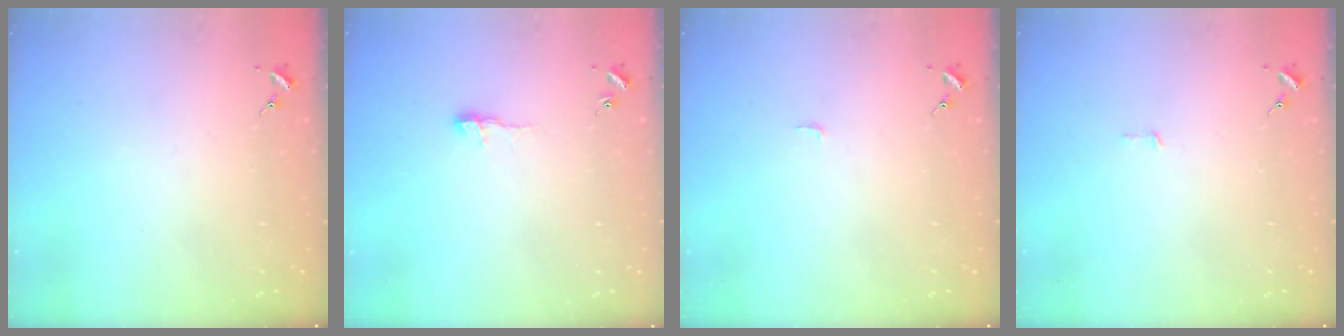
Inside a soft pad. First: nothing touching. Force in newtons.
{"total": 5.7, "press": 5.6, "slide": 0.6}
{"total": 2.8, "press": 2.8, "slide": 0.3}
{"total": 3.2, "press": 3.2, "slide": 0.2}